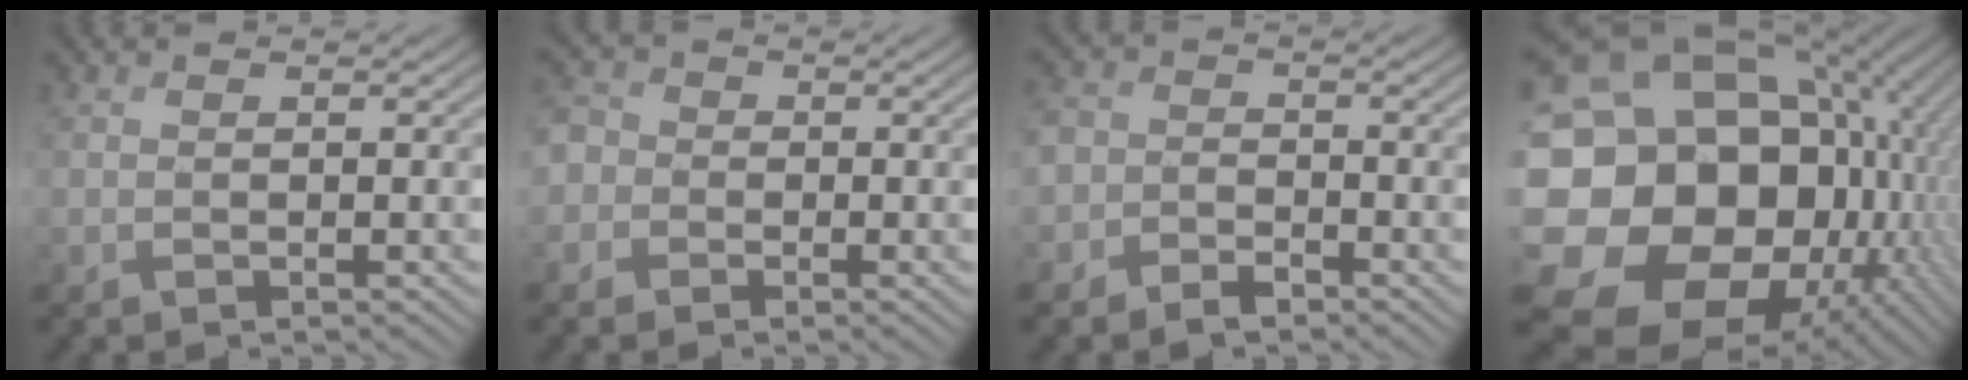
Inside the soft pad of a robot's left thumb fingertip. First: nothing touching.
{"total": 3.8, "force": [-1.0, 3.6, 0.8], "torque": [-0.025, 0.003, -0.043]}
{"total": 3.6, "force": [-2.4, 2.5, 1.0], "torque": [-0.014, 0.000, -0.063]}
{"total": 22.4, "force": [-3.6, 18.5, 12.1], "torque": [-0.284, -0.023, -0.062]}